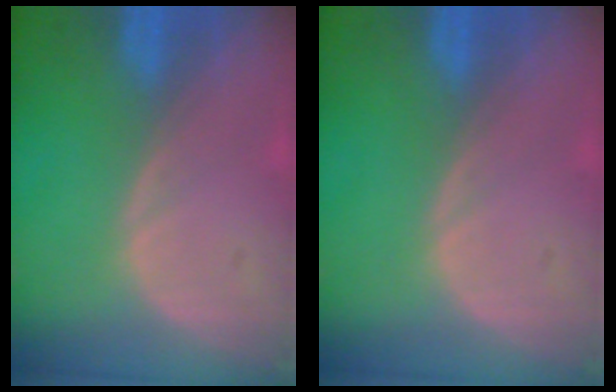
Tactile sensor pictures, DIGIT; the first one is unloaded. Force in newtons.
{"total": 0.0}